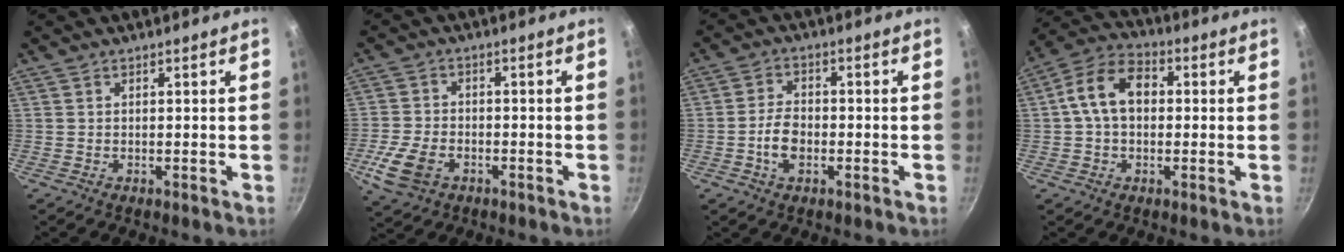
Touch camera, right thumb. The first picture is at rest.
{"total": 8.2, "force": [-3.3, 5.4, 5.1], "torque": [-0.109, 0.014, -0.063]}
{"total": 5.6, "force": [-1.6, 3.5, 4.0], "torque": [-0.068, 0.019, -0.034]}
{"total": 10.4, "force": [0.8, 7.3, 7.3], "torque": [-0.108, 0.030, -0.003]}